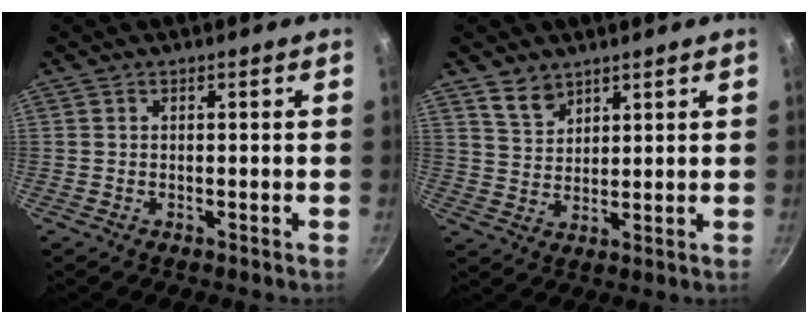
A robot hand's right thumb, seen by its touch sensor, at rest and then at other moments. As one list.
[{"total": 5.1, "force": [3.7, 3.0, 1.8], "torque": [-0.021, -0.017, 0.077]}]